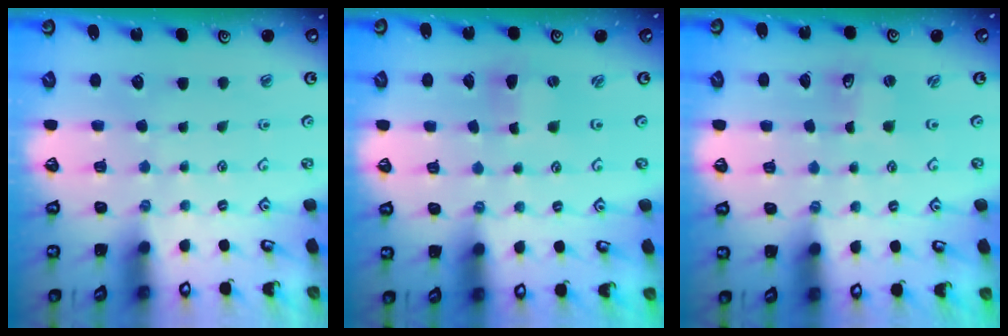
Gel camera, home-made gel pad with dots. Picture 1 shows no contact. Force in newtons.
{"total": 0.7, "press": 0.7, "slide": 0.3}
{"total": 0.7, "press": 0.7, "slide": 0.0}